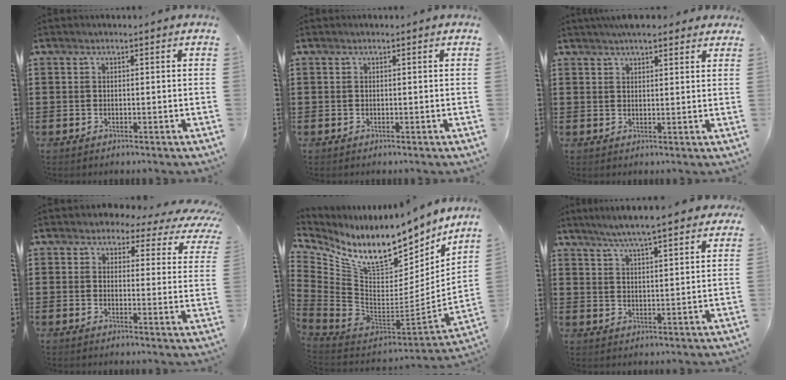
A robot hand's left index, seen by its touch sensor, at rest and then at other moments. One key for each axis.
{"total": 0.0}
{"total": 3.5, "fx": 3.0, "fy": 1.1, "fz": 1.6, "tx": -0.037, "ty": 0.003, "tz": 0.056}
{"total": 3.5, "fx": 3.1, "fy": 1.2, "fz": 1.2, "tx": -0.036, "ty": -0.017, "tz": 0.049}
{"total": 13.1, "fx": 10.2, "fy": 3.8, "fz": 7.4, "tx": -0.149, "ty": -0.094, "tz": 0.174}
{"total": 5.7, "fx": 5.0, "fy": 0.2, "fz": 2.9, "tx": -0.070, "ty": -0.013, "tz": 0.086}